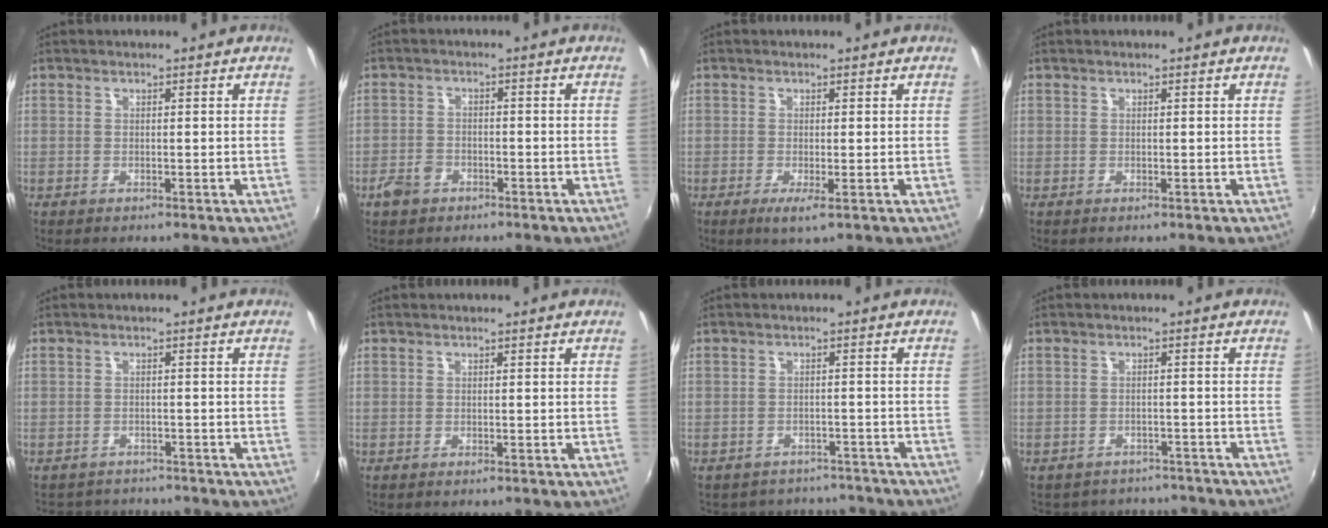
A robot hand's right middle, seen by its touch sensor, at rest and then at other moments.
{"total": 4.2, "force": [-2.7, 2.8, 1.6], "torque": [-0.044, 0.003, -0.045]}
{"total": 2.2, "force": [-0.8, 0.1, 2.0], "torque": [-0.041, -0.013, -0.013]}
{"total": 0.0}
{"total": 4.8, "force": [-4.4, 2.0, 0.4], "torque": [-0.018, -0.001, -0.069]}
{"total": 0.0}
{"total": 8.4, "force": [-7.2, 4.1, 1.3], "torque": [-0.031, 0.020, -0.088]}
{"total": 7.4, "force": [-6.4, 3.7, 1.1], "torque": [-0.029, 0.015, -0.083]}